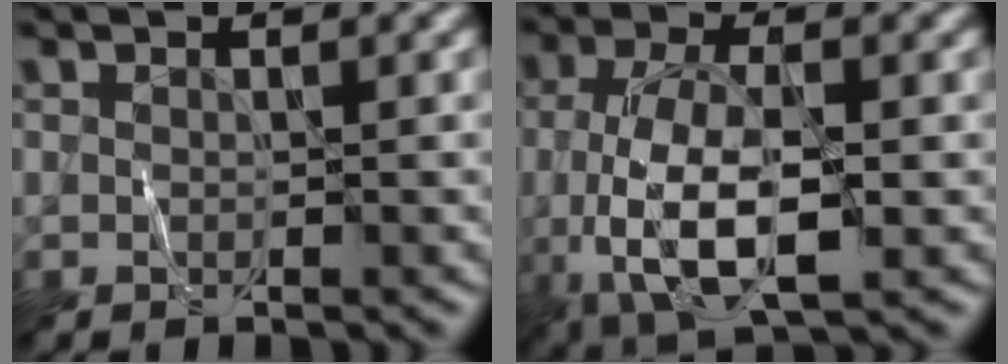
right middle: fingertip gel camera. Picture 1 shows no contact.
{"total": 8.5, "force": [-1.3, 3.8, 7.4], "torque": [-0.154, -0.006, -0.022]}